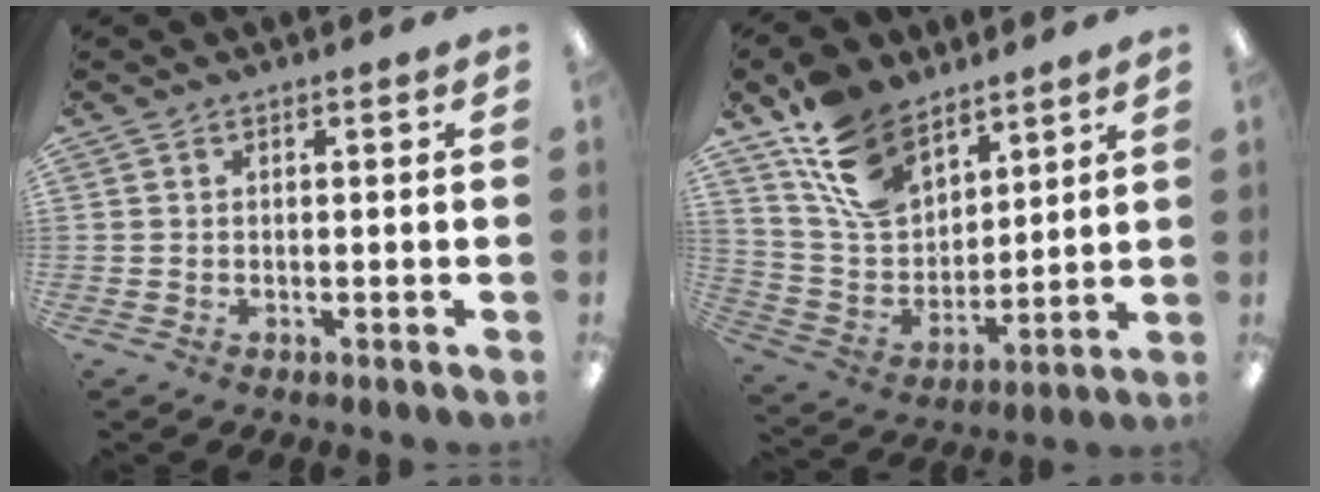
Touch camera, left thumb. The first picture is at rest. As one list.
[{"total": 15.6, "force": [10.5, 9.4, 6.9], "torque": [-0.134, -0.048, 0.202]}]